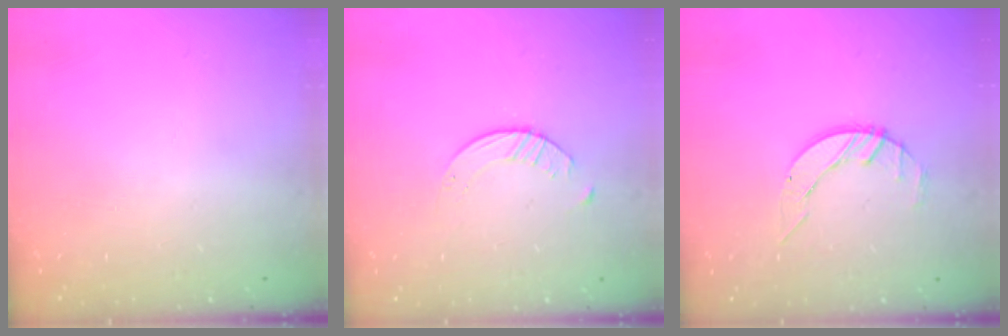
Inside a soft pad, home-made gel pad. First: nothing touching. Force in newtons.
{"total": 2.1, "press": 2.0, "slide": 0.3}
{"total": 3.3, "press": 3.3, "slide": 0.4}